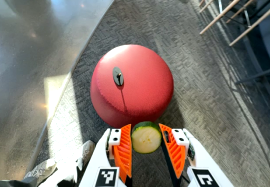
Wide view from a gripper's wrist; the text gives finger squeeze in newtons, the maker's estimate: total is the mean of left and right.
{"total": 9.9, "left": 10.0, "right": 9.7}